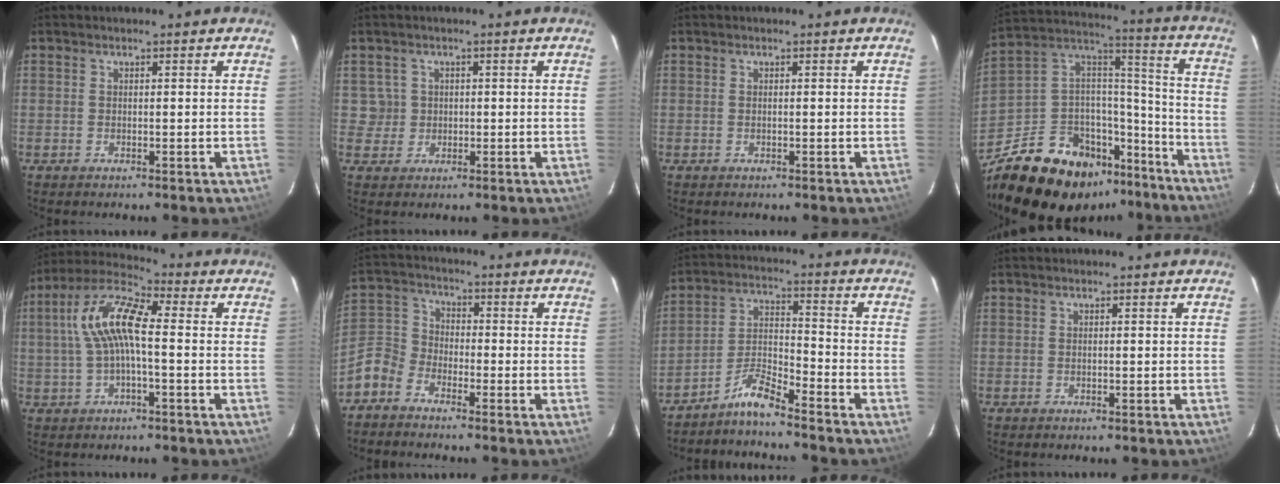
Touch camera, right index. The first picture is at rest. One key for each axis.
{"total": 3.2, "fx": 0.3, "fy": 3.2, "fz": 0.1, "tx": 0.012, "ty": 0.017, "tz": 0.010}
{"total": 0.0}
{"total": 27.7, "fx": -19.0, "fy": 14.7, "fz": 13.7, "tx": -0.260, "ty": 0.060, "tz": -0.274}
{"total": 11.6, "fx": 0.2, "fy": 4.2, "fz": 10.8, "tx": -0.220, "ty": 0.024, "tz": 0.001}
{"total": 7.7, "fx": -5.1, "fy": 4.8, "fz": 3.0, "tx": -0.073, "ty": 0.023, "tz": -0.116}
{"total": 6.4, "fx": -5.7, "fy": 0.1, "fz": 2.8, "tx": -0.062, "ty": 0.025, "tz": -0.117}
{"total": 0.0}